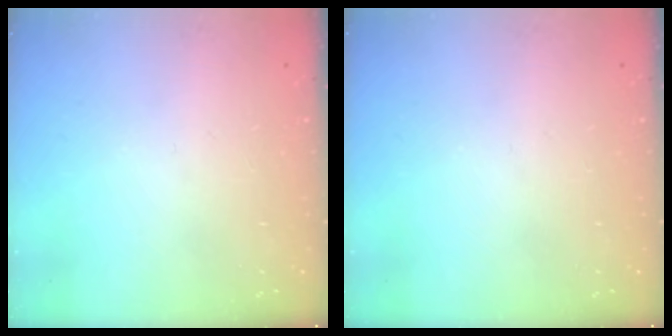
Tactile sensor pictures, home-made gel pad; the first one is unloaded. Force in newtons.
{"total": 0.0}